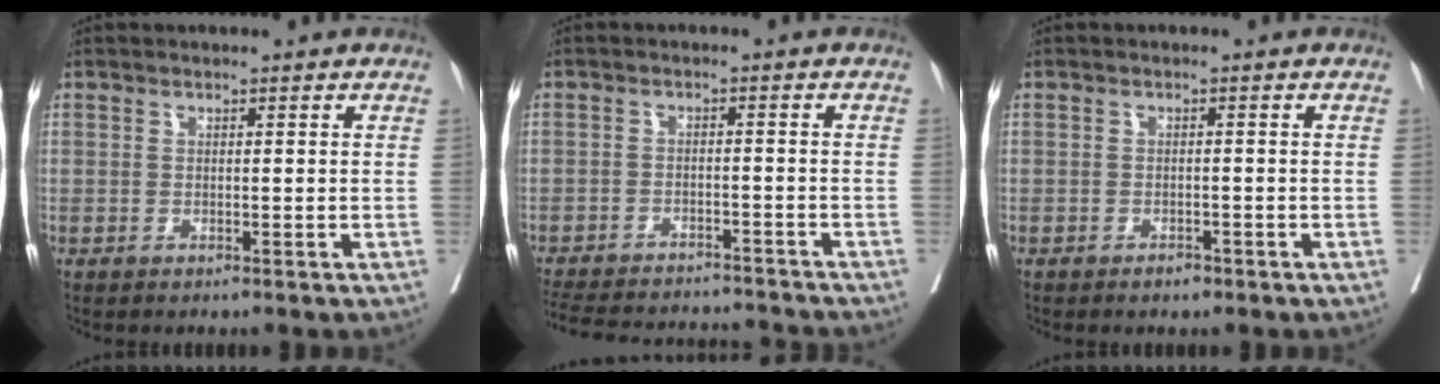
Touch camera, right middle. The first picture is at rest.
{"total": 17.0, "force": [-15.8, 3.2, 5.2], "torque": [-0.126, -0.010, -0.217]}
{"total": 1.4, "force": [-1.0, 0.6, 0.6], "torque": [-0.011, 0.001, -0.012]}